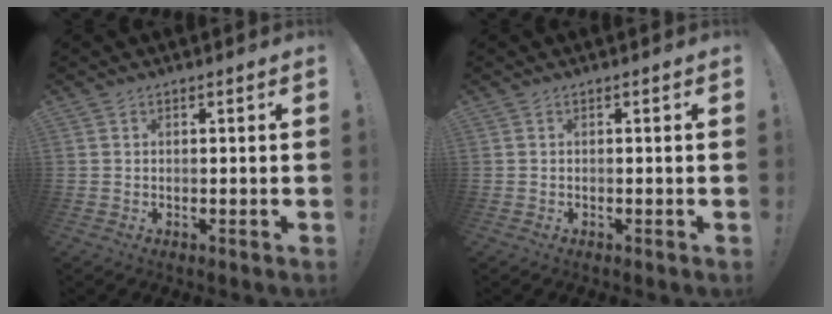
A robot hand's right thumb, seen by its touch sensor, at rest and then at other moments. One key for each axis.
{"total": 0.0}